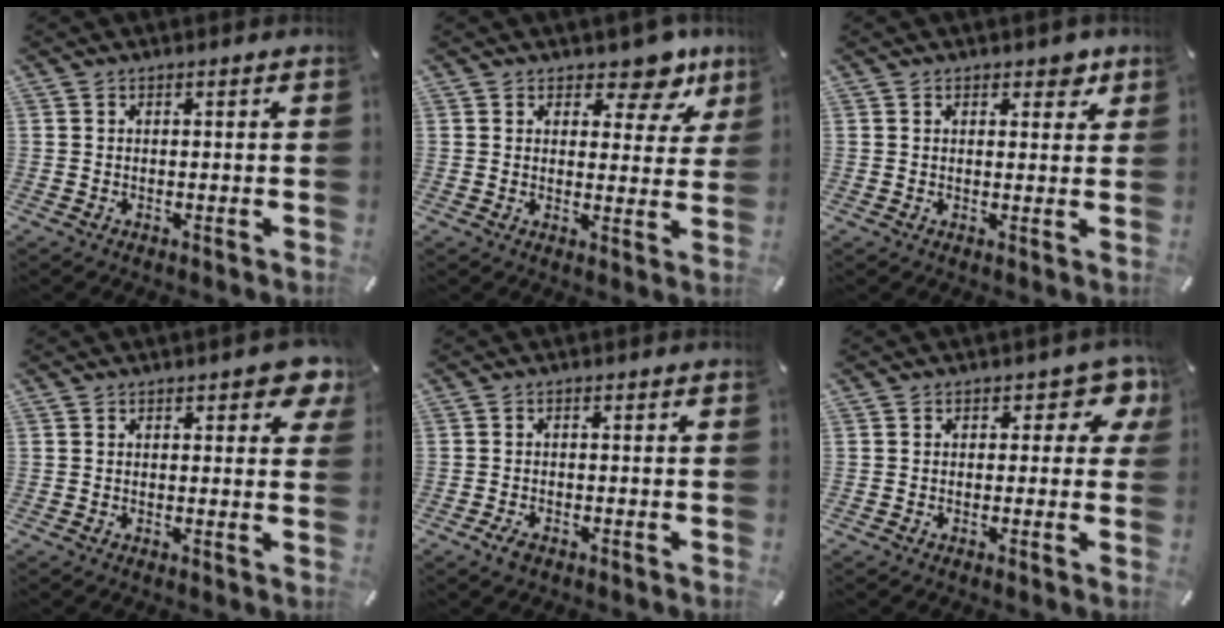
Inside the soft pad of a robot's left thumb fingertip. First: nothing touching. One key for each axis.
{"total": 8.6, "fx": 6.0, "fy": 4.3, "fz": 4.5, "tx": -0.037, "ty": -0.046, "tz": 0.096}
{"total": 4.7, "fx": 3.2, "fy": 2.8, "fz": 2.0, "tx": -0.002, "ty": -0.016, "tz": 0.047}
{"total": 4.8, "fx": 2.6, "fy": 2.3, "fz": 3.3, "tx": -0.040, "ty": -0.007, "tz": 0.041}
{"total": 2.2, "fx": -1.5, "fy": 1.1, "fz": 1.2, "tx": -0.027, "ty": 0.002, "tz": -0.029}
{"total": 5.4, "fx": 1.9, "fy": 3.4, "fz": 3.8, "tx": -0.032, "ty": -0.004, "tz": 0.024}